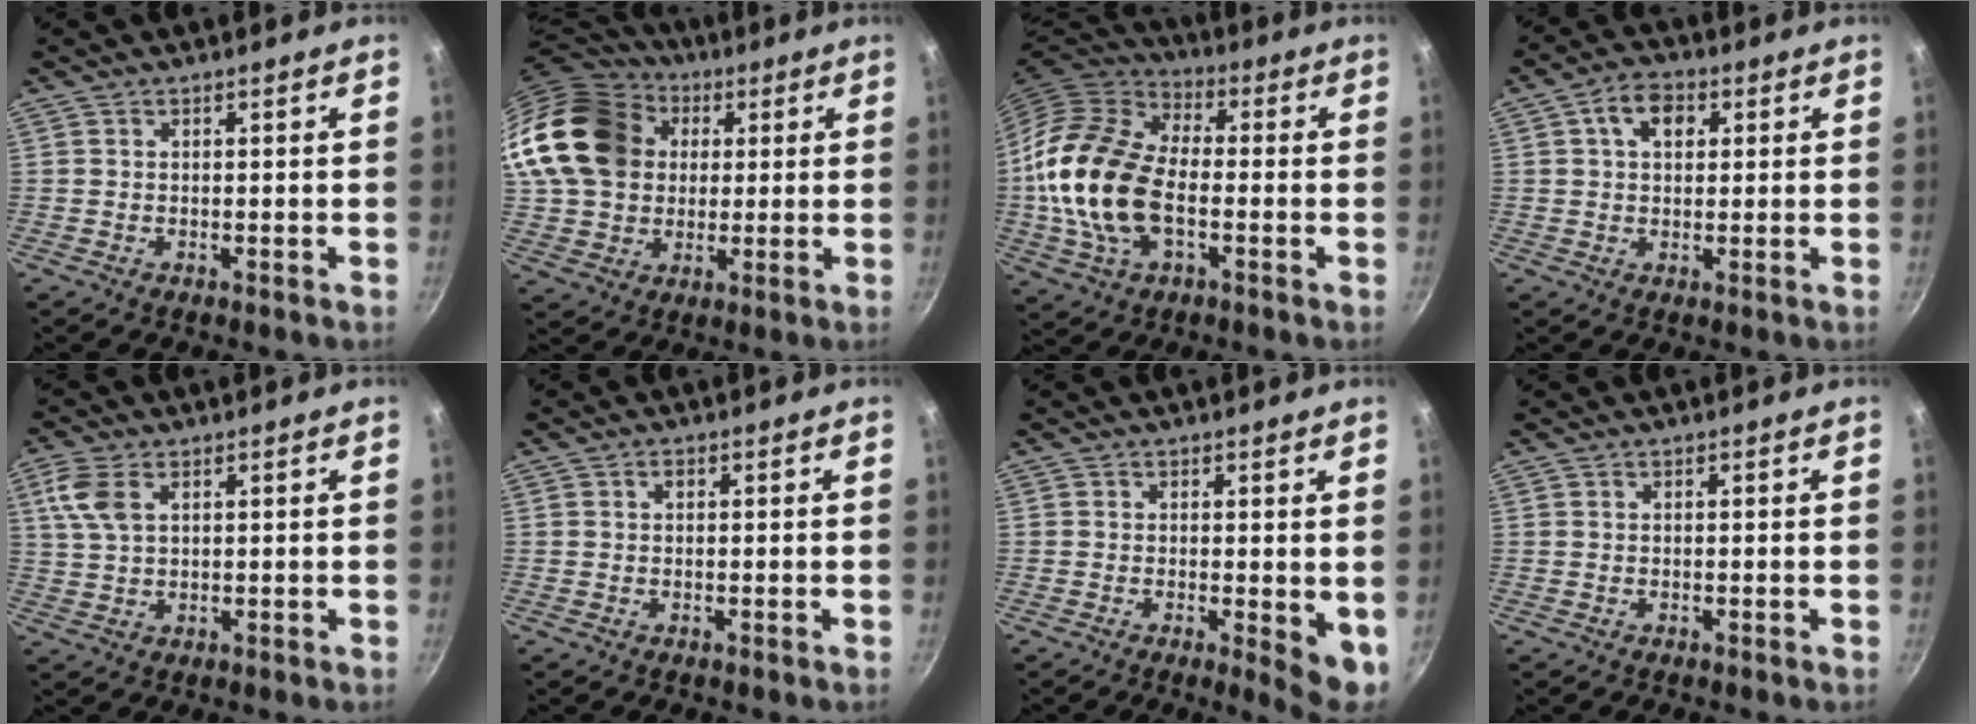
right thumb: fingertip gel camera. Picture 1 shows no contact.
{"total": 22.2, "force": [4.6, 17.7, 12.5], "torque": [-0.226, 0.030, 0.086]}
{"total": 20.0, "force": [-2.4, 12.1, 15.8], "torque": [-0.294, 0.026, -0.055]}
{"total": 6.5, "force": [2.0, 4.4, 4.3], "torque": [-0.050, 0.006, 0.024]}
{"total": 6.3, "force": [2.3, 3.7, 4.6], "torque": [-0.099, 0.005, 0.046]}
{"total": 0.9, "force": [0.2, 0.7, 0.6], "torque": [-0.006, 0.004, 0.004]}
{"total": 5.5, "force": [-0.3, 2.0, 5.1], "torque": [-0.060, -0.009, -0.002]}
{"total": 0.0}